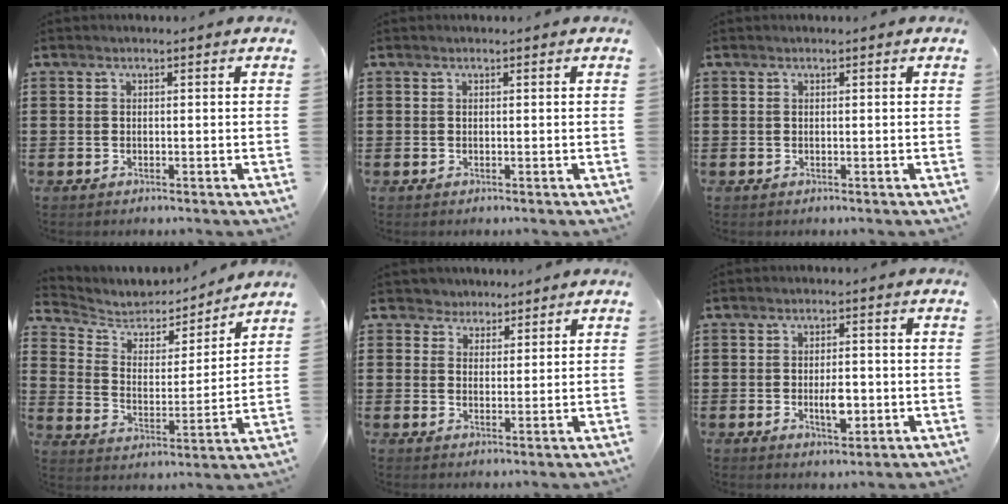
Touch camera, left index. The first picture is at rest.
{"total": 0.0}
{"total": 0.0}
{"total": 5.2, "force": [4.6, 2.3, 1.0], "torque": [-0.051, -0.033, 0.075]}
{"total": 3.3, "force": [2.6, 2.1, -0.1], "torque": [-0.014, 0.010, 0.048]}
{"total": 4.3, "force": [-0.9, 2.0, 3.7], "torque": [-0.058, 0.002, -0.017]}